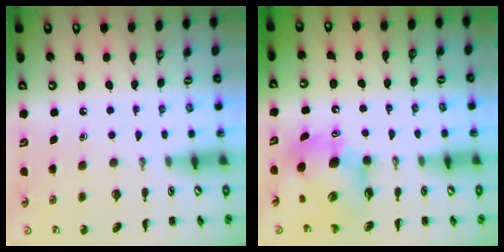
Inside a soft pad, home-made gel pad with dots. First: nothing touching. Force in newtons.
{"total": 9.3, "press": 8.9, "slide": 2.8}